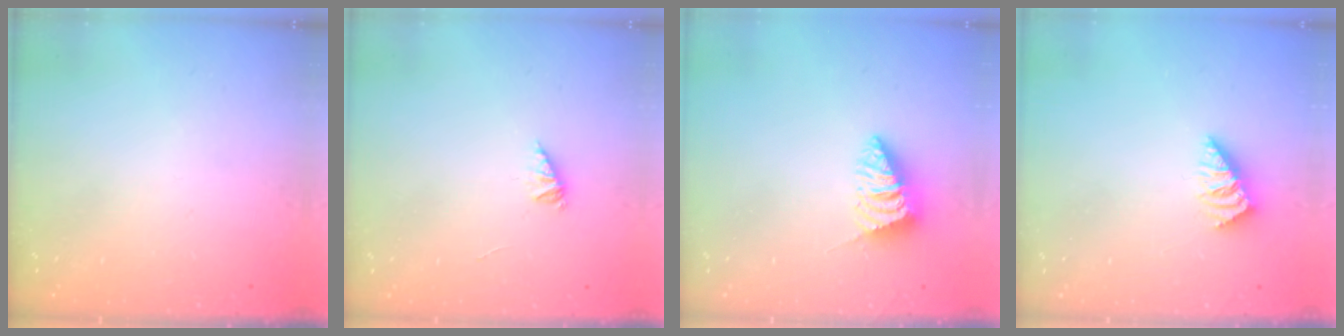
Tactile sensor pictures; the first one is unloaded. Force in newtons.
{"total": 2.1, "press": 2.0, "slide": 0.4}
{"total": 2.8, "press": 2.8, "slide": 0.2}
{"total": 1.3, "press": 1.2, "slide": 0.3}